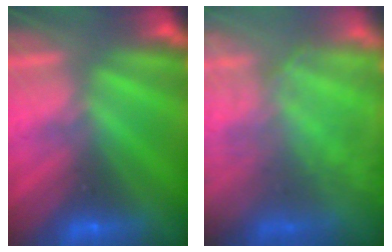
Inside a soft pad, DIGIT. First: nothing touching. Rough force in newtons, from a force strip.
{"total": 11.4}